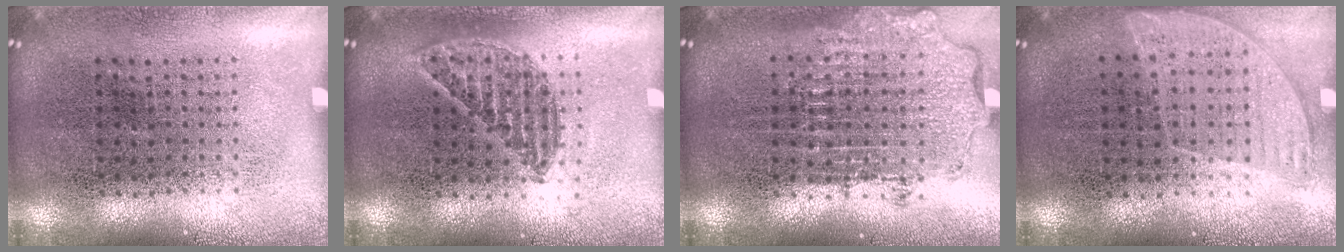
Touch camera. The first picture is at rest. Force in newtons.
{"total": 1.2, "press": 1.1, "slide": 0.5}
{"total": 1.9, "press": 1.5, "slide": 1.2}
{"total": 0.9, "press": 0.8, "slide": 0.3}